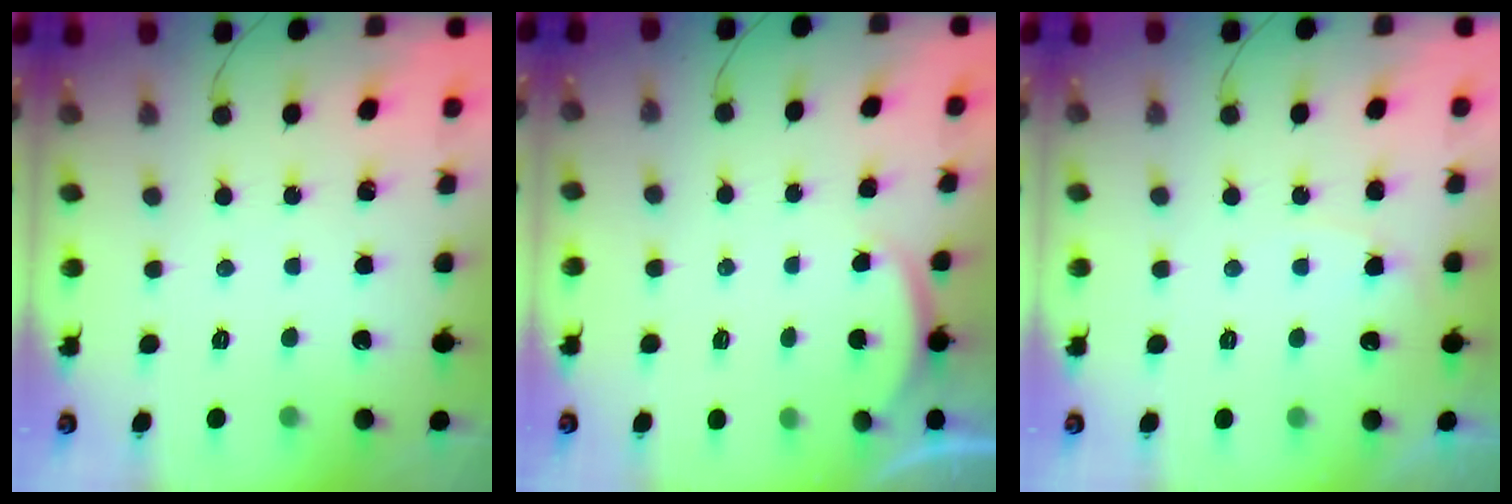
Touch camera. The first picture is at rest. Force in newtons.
{"total": 2.0, "press": 1.9, "slide": 0.6}
{"total": 4.2, "press": 4.2, "slide": 0.3}